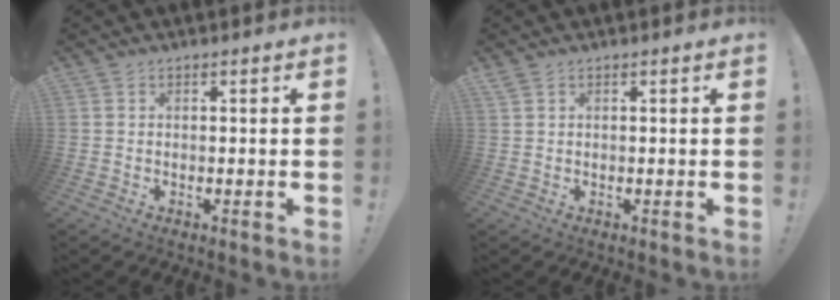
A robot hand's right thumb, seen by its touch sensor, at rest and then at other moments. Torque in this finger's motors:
{"motor_torque": [-0.23, 0.24, -0.10, 0.28, -0.01]}